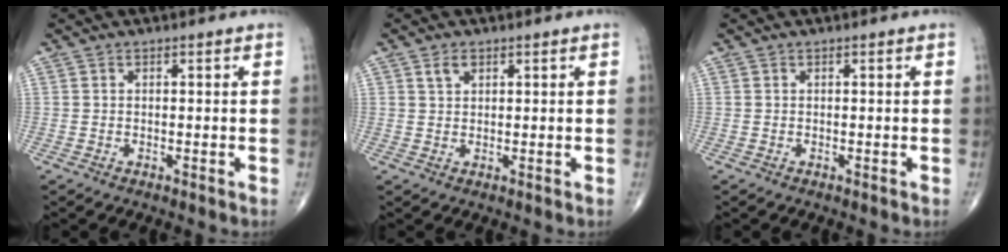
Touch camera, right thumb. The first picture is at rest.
{"total": 1.9, "force": [1.1, 1.1, 1.1], "torque": [-0.018, -0.001, 0.022]}
{"total": 0.0}